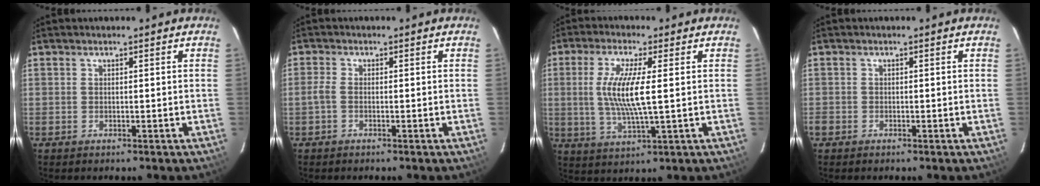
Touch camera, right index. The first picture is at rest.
{"total": 1.5, "force": [-0.8, 0.8, 1.1], "torque": [-0.029, 0.003, -0.020]}
{"total": 9.5, "force": [0.7, 1.2, 9.4], "torque": [-0.189, -0.006, 0.016]}
{"total": 1.2, "force": [-0.8, 1.0, 0.0], "torque": [-0.005, 0.002, -0.014]}